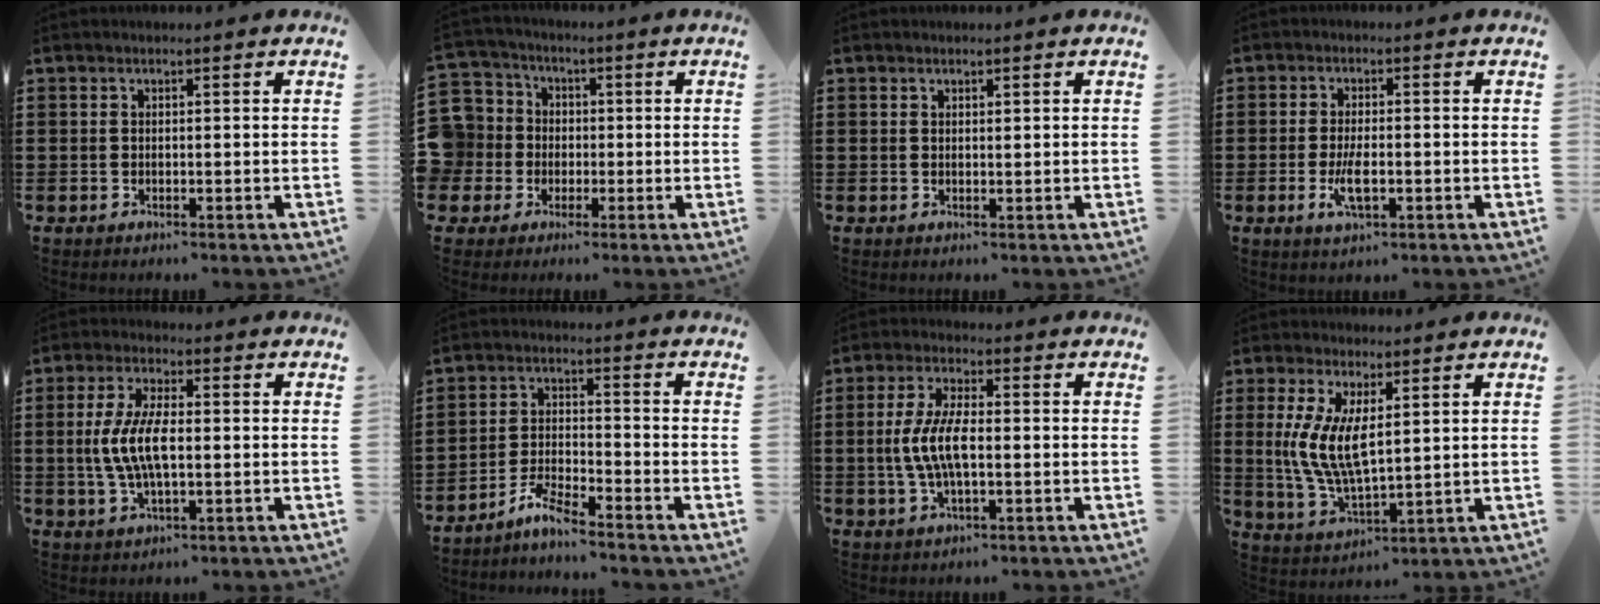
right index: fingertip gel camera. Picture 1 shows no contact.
{"total": 7.5, "force": [-0.4, 7.5, 0.8], "torque": [-0.086, -0.004, -0.014]}
{"total": 0.7, "force": [0.5, 0.3, 0.2], "torque": [-0.004, 0.002, 0.011]}
{"total": 4.4, "force": [-1.2, 1.5, 3.9], "torque": [-0.086, -0.005, -0.026]}
{"total": 7.8, "force": [-0.5, 3.0, 7.2], "torque": [-0.171, -0.008, -0.021]}
{"total": 4.6, "force": [-4.3, 0.0, 1.4], "torque": [-0.043, -0.002, -0.090]}
{"total": 7.1, "force": [-0.8, 2.6, 6.6], "torque": [-0.150, -0.006, -0.024]}
{"total": 8.7, "force": [1.4, 3.6, 7.8], "torque": [-0.172, -0.001, 0.022]}